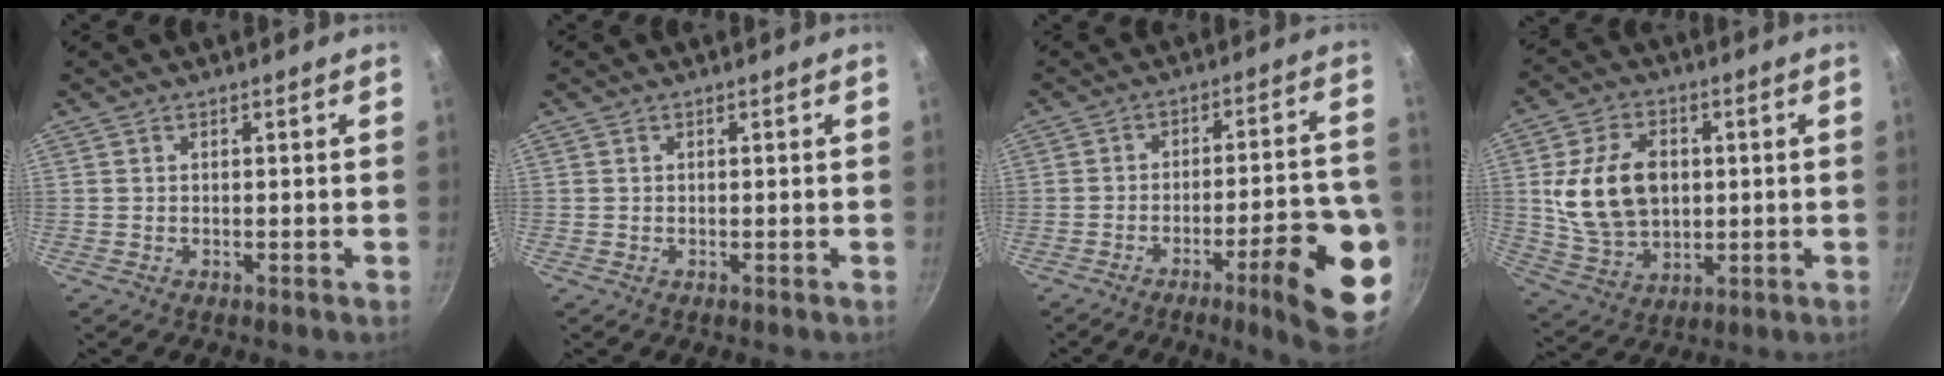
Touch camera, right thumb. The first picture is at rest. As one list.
[{"total": 0.0}, {"total": 17.3, "force": [-7.2, 4.3, 15.1], "torque": [-0.169, 0.032, -0.095]}, {"total": 15.0, "force": [1.6, 10.8, 10.2], "torque": [-0.164, -0.003, 0.040]}]